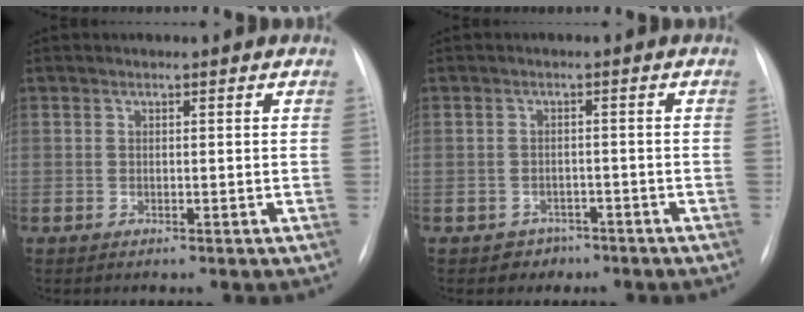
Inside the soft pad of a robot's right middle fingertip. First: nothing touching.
{"total": 2.5, "force": [-1.6, 2.0, -0.2], "torque": [0.000, 0.010, -0.021]}